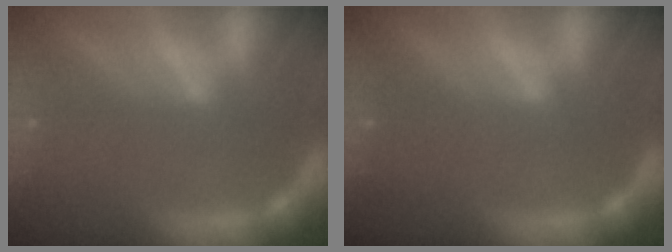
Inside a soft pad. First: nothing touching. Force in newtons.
{"total": 0.0}